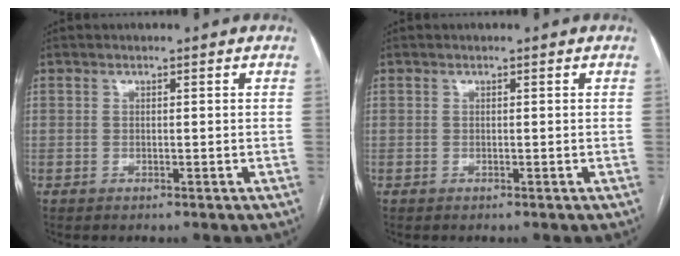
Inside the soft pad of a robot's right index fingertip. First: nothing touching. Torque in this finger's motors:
{"motor_torque": [0.00, 0.00, 0.00, 0.00]}